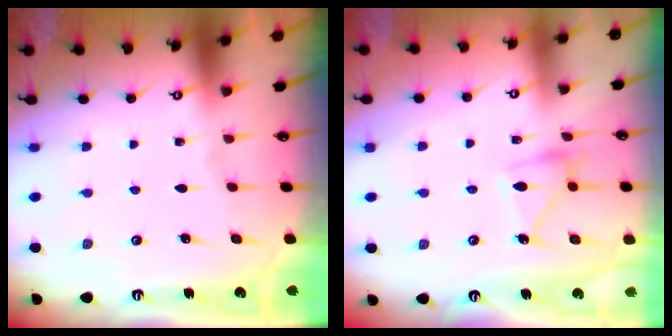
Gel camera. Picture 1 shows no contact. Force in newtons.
{"total": 12.2, "press": 12.2, "slide": 0.8}